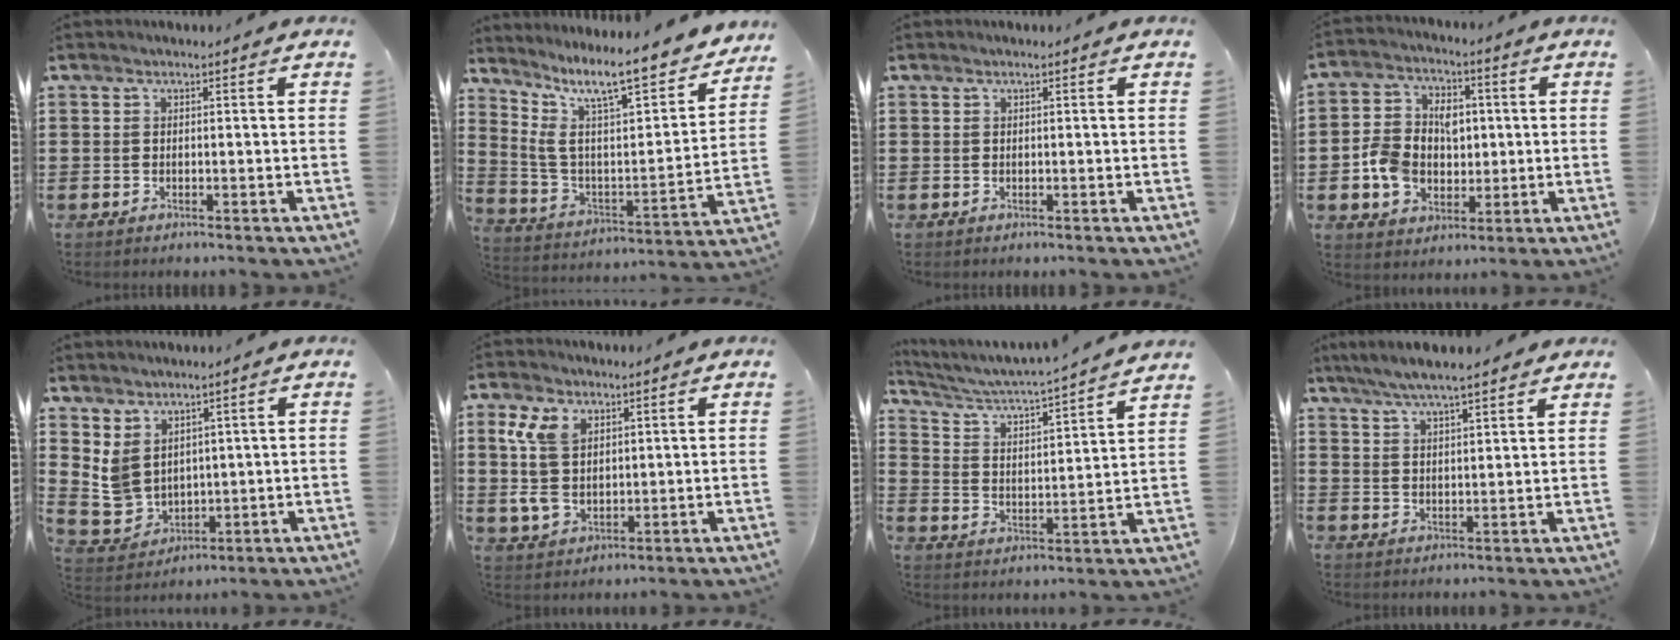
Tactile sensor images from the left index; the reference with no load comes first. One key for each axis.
{"total": 11.5, "fx": 9.2, "fy": 2.2, "fz": 6.4, "tx": -0.151, "ty": -0.069, "tz": 0.151}
{"total": 0.0}
{"total": 8.4, "fx": -0.6, "fy": 6.8, "fz": 4.9, "tx": -0.123, "ty": 0.018, "tz": -0.012}
{"total": 5.6, "fx": 2.4, "fy": 4.5, "fz": 2.3, "tx": -0.072, "ty": -0.003, "tz": 0.048}
{"total": 8.0, "fx": 2.5, "fy": 5.2, "fz": 5.5, "tx": -0.138, "ty": 0.008, "tz": 0.045}
{"total": 3.1, "fx": 2.9, "fy": -0.3, "fz": 1.2, "tx": -0.042, "ty": -0.036, "tz": 0.036}
{"total": 5.1, "fx": 4.3, "fy": 0.5, "fz": 2.7, "tx": -0.063, "ty": -0.010, "tz": 0.075}